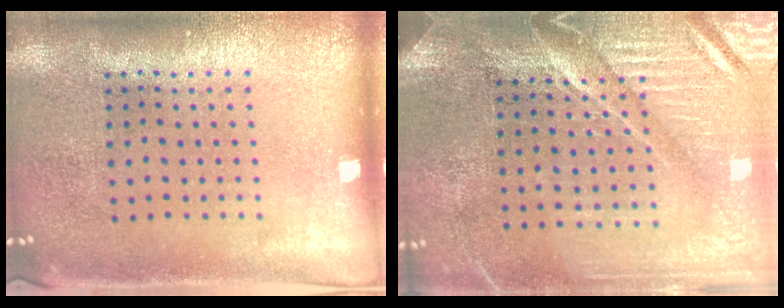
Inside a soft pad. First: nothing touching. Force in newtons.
{"total": 4.0, "press": 3.8, "slide": 1.5}